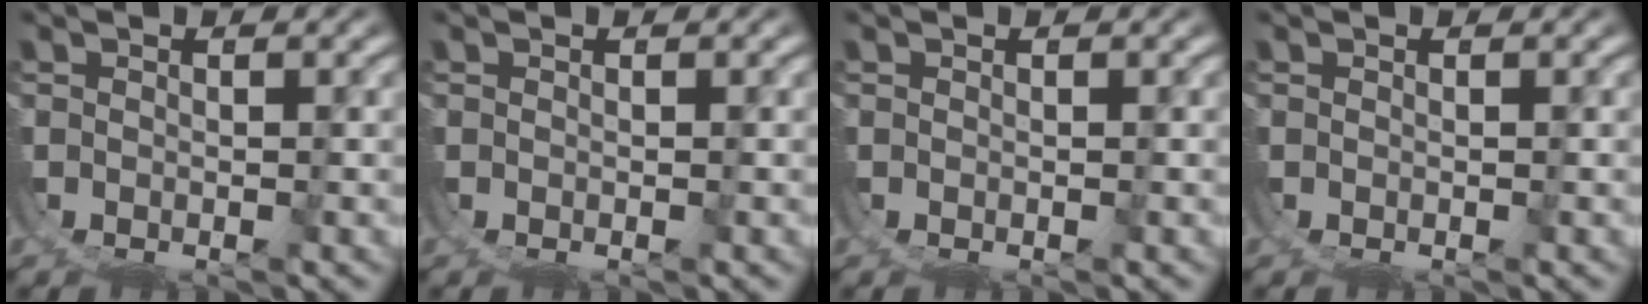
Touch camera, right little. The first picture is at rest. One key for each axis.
{"total": 0.0}
{"total": 0.0}
{"total": 0.0}